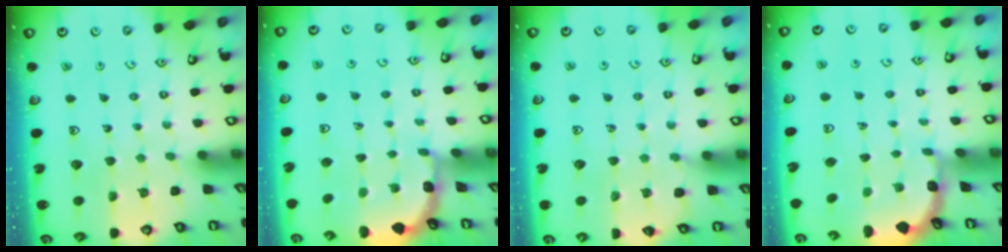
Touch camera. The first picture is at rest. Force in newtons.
{"total": 1.9, "press": 1.9, "slide": 0.2}
{"total": 5.2, "press": 5.1, "slide": 1.1}
{"total": 1.6, "press": 1.5, "slide": 0.2}